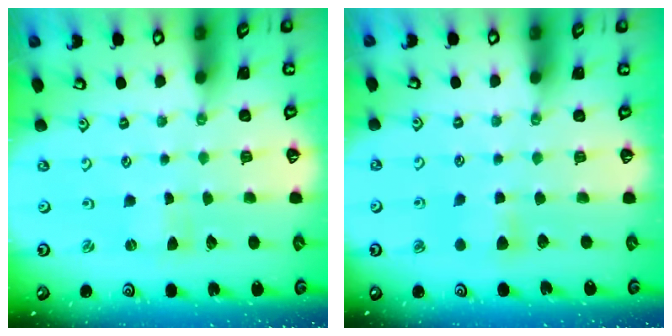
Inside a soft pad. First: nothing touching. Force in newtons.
{"total": 4.2, "press": 4.1, "slide": 0.6}